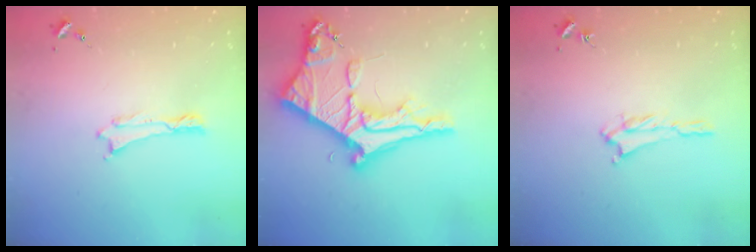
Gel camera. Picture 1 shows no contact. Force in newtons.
{"total": 9.8, "press": 9.8, "slide": 1.1}
{"total": 1.2, "press": 1.1, "slide": 0.5}